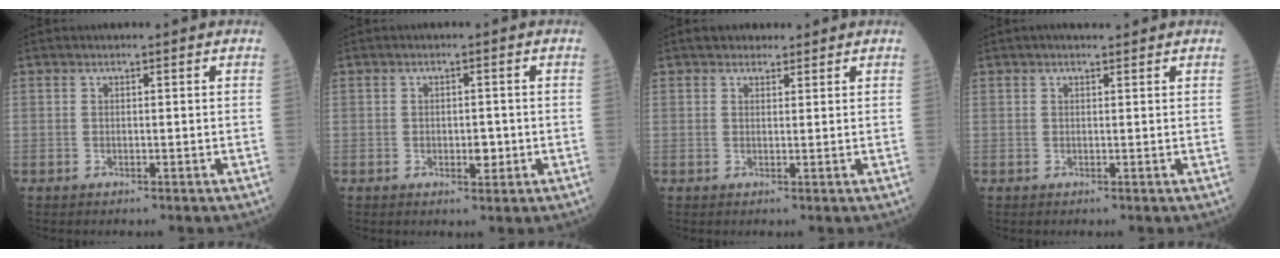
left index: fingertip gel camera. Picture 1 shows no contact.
{"total": 2.5, "force": [-0.6, 1.3, 2.1], "torque": [-0.031, 0.002, -0.004]}
{"total": 2.4, "force": [1.9, 1.3, 0.5], "torque": [-0.005, 0.010, 0.026]}
{"total": 1.1, "force": [0.8, 0.2, 0.6], "torque": [-0.018, 0.007, 0.012]}